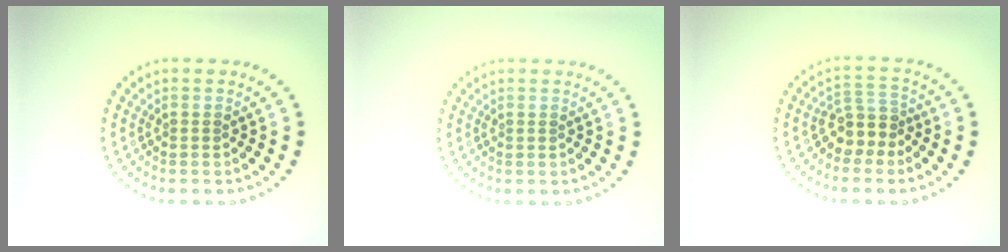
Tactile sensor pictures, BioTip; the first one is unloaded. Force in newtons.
{"total": 0.0}
{"total": 2.8, "press": 2.3, "slide": 1.6}